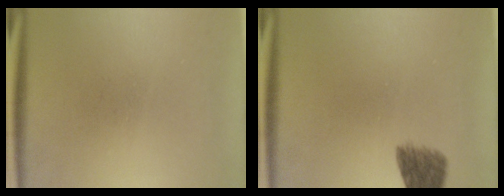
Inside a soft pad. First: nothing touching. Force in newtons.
{"total": 4.7}